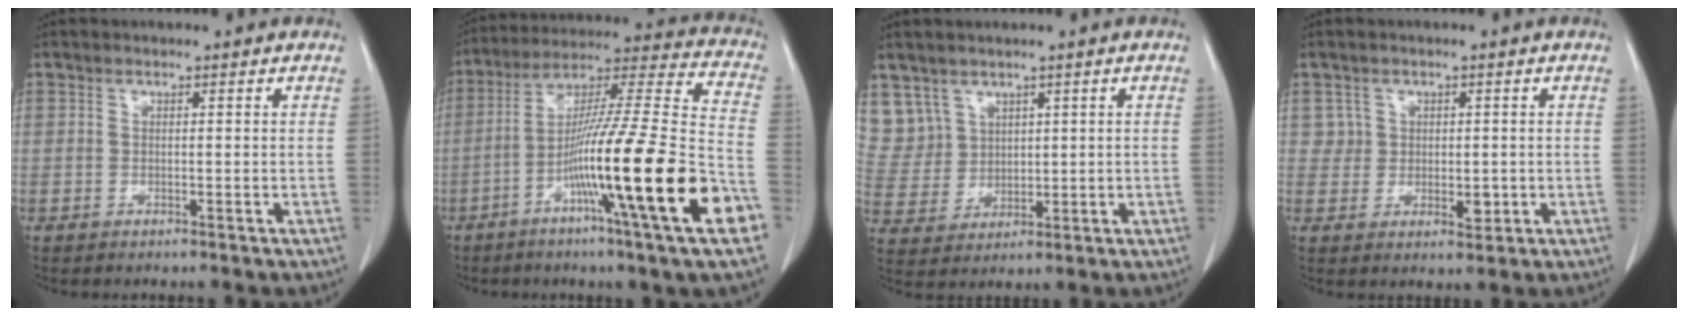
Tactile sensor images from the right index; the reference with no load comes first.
{"total": 26.0, "force": [-9.3, -0.2, 24.3], "torque": [-0.356, -0.026, -0.163]}
{"total": 8.0, "force": [4.7, 6.5, 0.3], "torque": [-0.019, 0.021, 0.117]}
{"total": 3.2, "force": [0.5, 3.0, 1.1], "torque": [-0.007, 0.002, 0.011]}